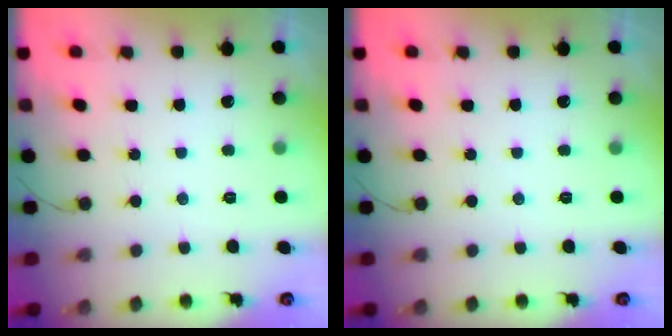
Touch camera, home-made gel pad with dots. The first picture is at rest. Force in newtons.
{"total": 0.0}